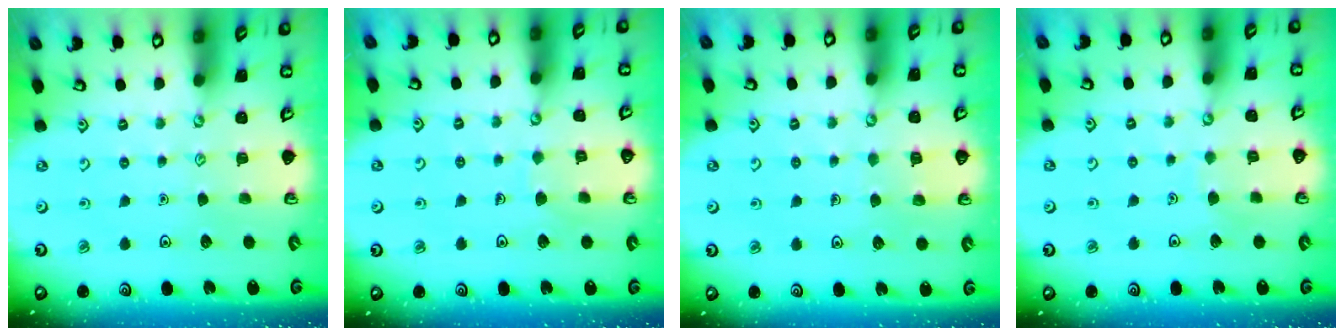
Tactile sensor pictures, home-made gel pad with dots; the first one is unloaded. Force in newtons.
{"total": 6.1, "press": 6.1, "slide": 0.4}
{"total": 3.6, "press": 3.6, "slide": 0.3}
{"total": 3.3, "press": 3.3, "slide": 0.5}